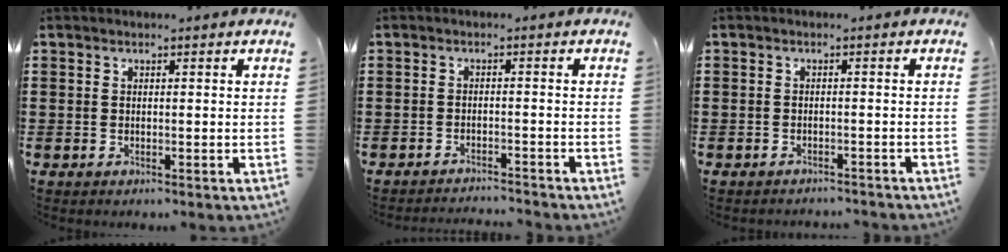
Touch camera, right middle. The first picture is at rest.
{"total": 2.0, "force": [-2.0, 0.0, 0.0], "torque": [-0.005, 0.003, -0.044]}
{"total": 1.7, "force": [-1.6, 0.5, -0.3], "torque": [0.001, 0.004, -0.039]}